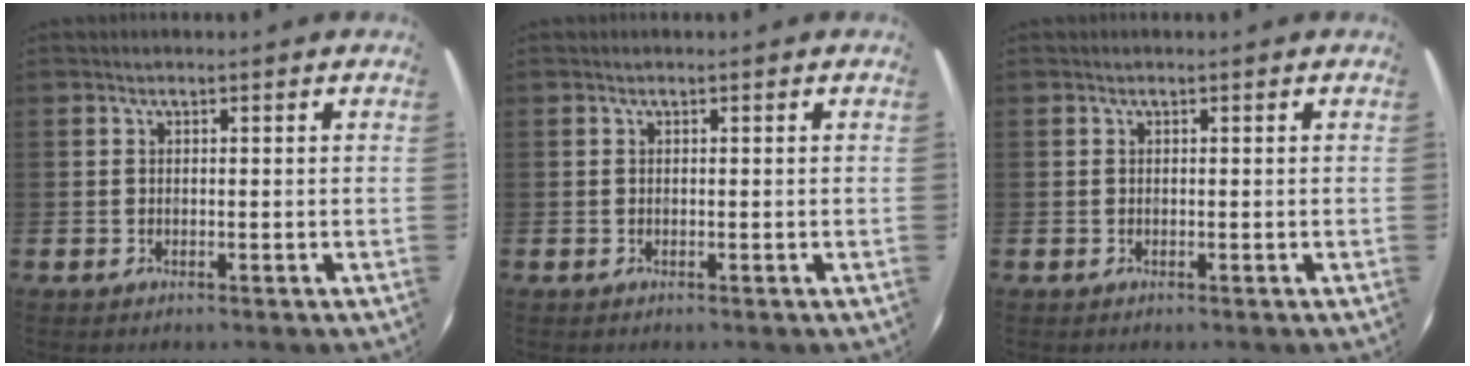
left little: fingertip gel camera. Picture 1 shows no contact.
{"total": 0.0}
{"total": 0.0}